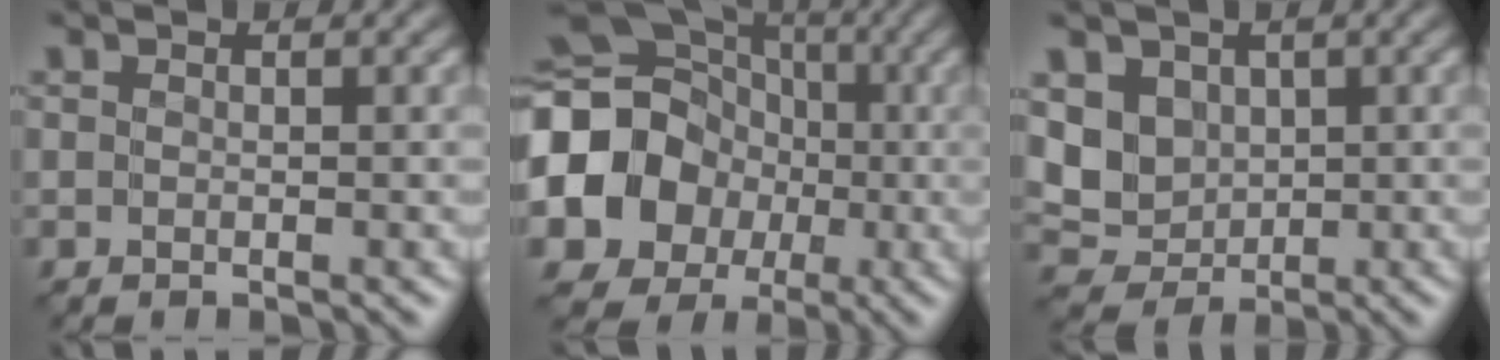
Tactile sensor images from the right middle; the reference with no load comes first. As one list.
[{"total": 14.9, "force": [-1.6, 13.2, 6.7], "torque": [-0.146, -0.009, -0.057]}, {"total": 3.5, "force": [1.0, 3.1, 1.2], "torque": [-0.028, -0.003, 0.015]}]